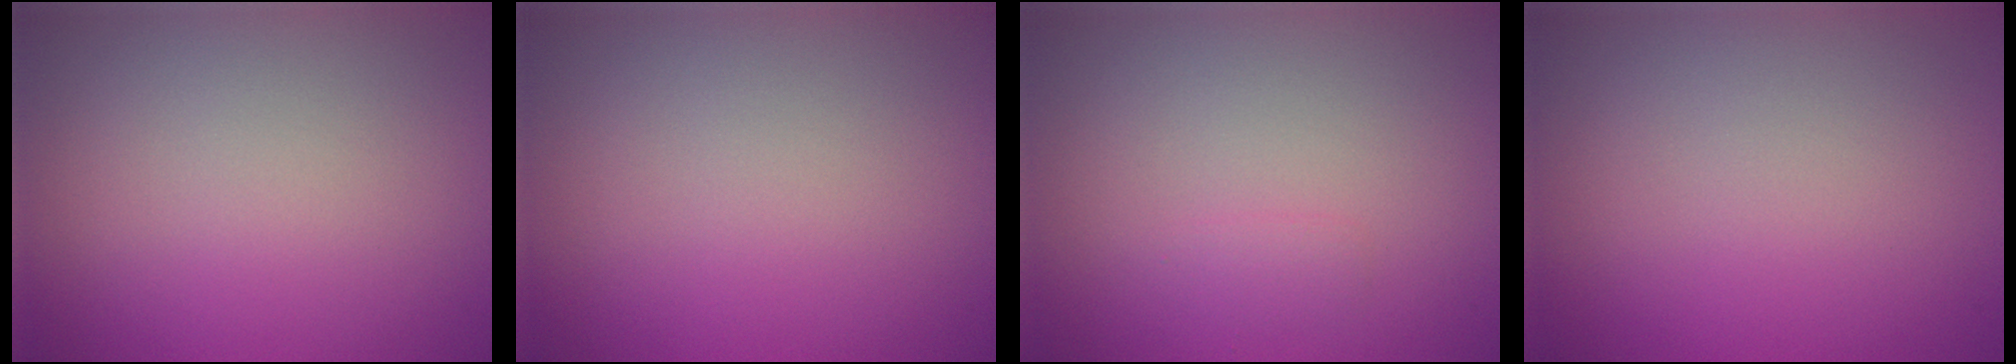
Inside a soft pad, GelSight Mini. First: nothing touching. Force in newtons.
{"total": 0.0}
{"total": 0.7, "press": 0.7, "slide": 0.0}
{"total": 0.0}